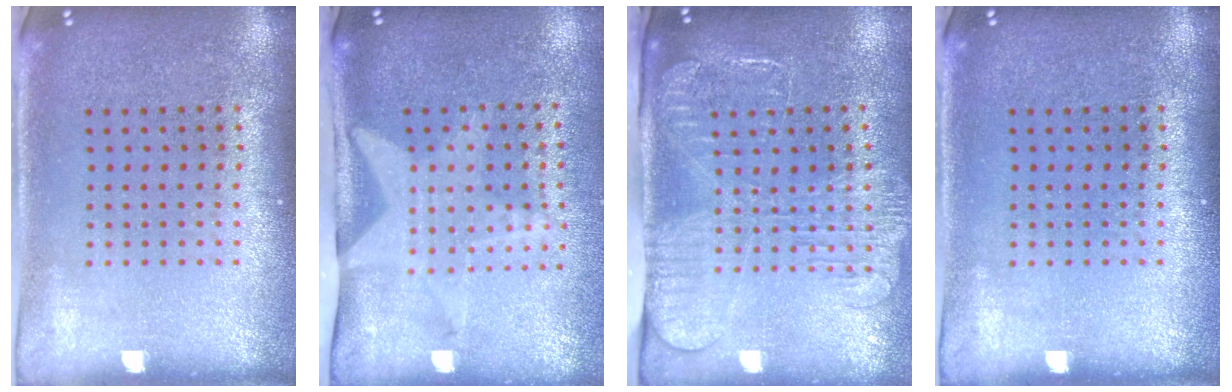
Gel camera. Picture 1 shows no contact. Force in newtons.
{"total": 2.1, "press": 1.6, "slide": 1.3}
{"total": 2.6, "press": 2.0, "slide": 1.6}
{"total": 0.0}